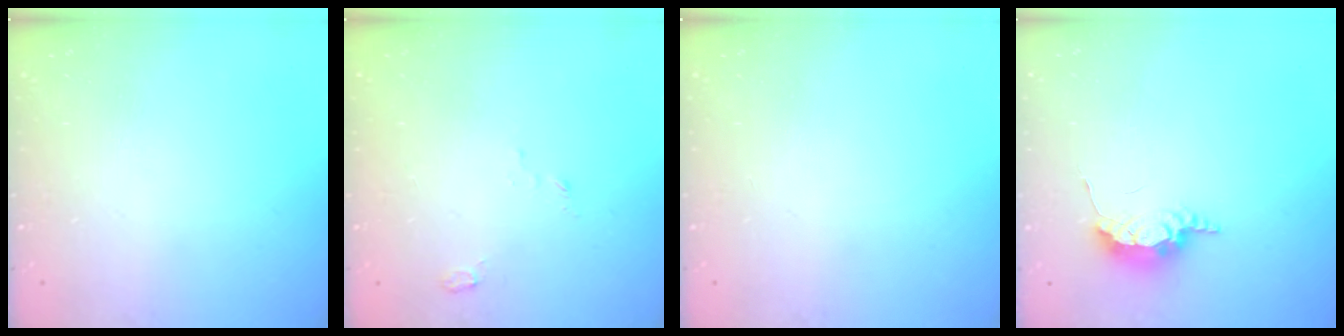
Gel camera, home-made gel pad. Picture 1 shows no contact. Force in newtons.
{"total": 3.3, "press": 3.2, "slide": 0.9}
{"total": 0.0}
{"total": 14.2, "press": 8.7, "slide": 11.2}